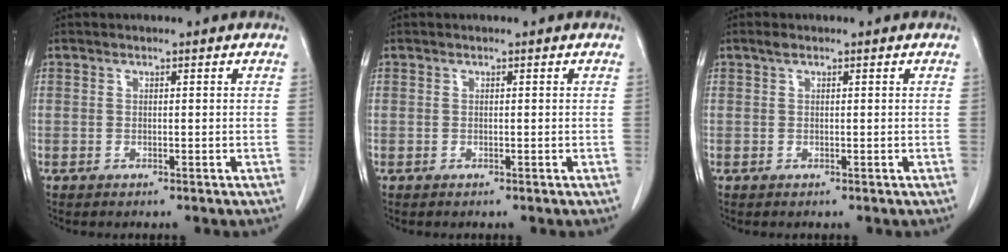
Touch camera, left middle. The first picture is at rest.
{"total": 0.0}
{"total": 0.7, "force": [0.5, 0.2, 0.5], "torque": [-0.014, 0.009, 0.008]}